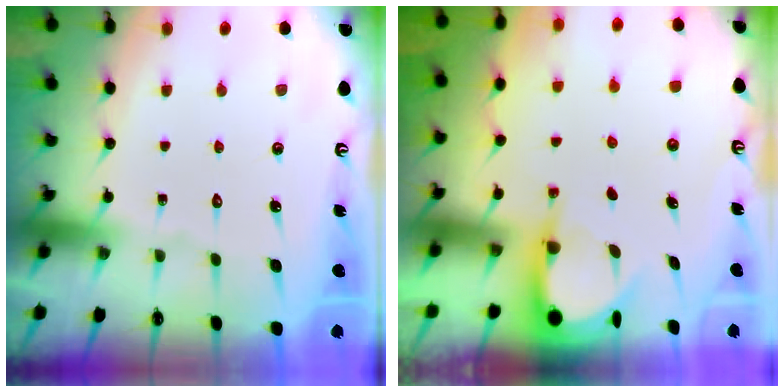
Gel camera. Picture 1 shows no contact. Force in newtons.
{"total": 3.9, "press": 3.9, "slide": 0.3}